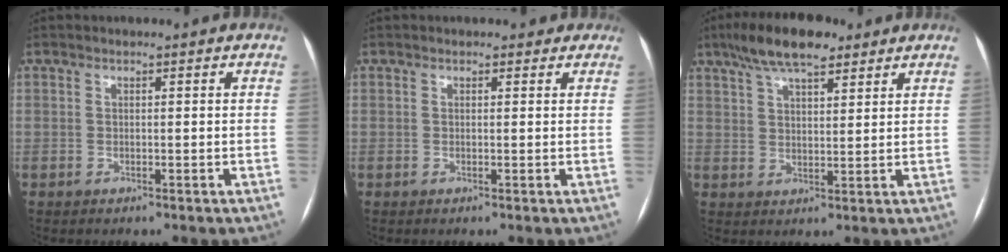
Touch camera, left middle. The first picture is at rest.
{"total": 1.9, "force": [1.5, 1.1, 0.4], "torque": [0.001, 0.008, 0.012]}
{"total": 9.9, "force": [7.1, 3.0, 6.2], "torque": [-0.115, 0.020, 0.121]}